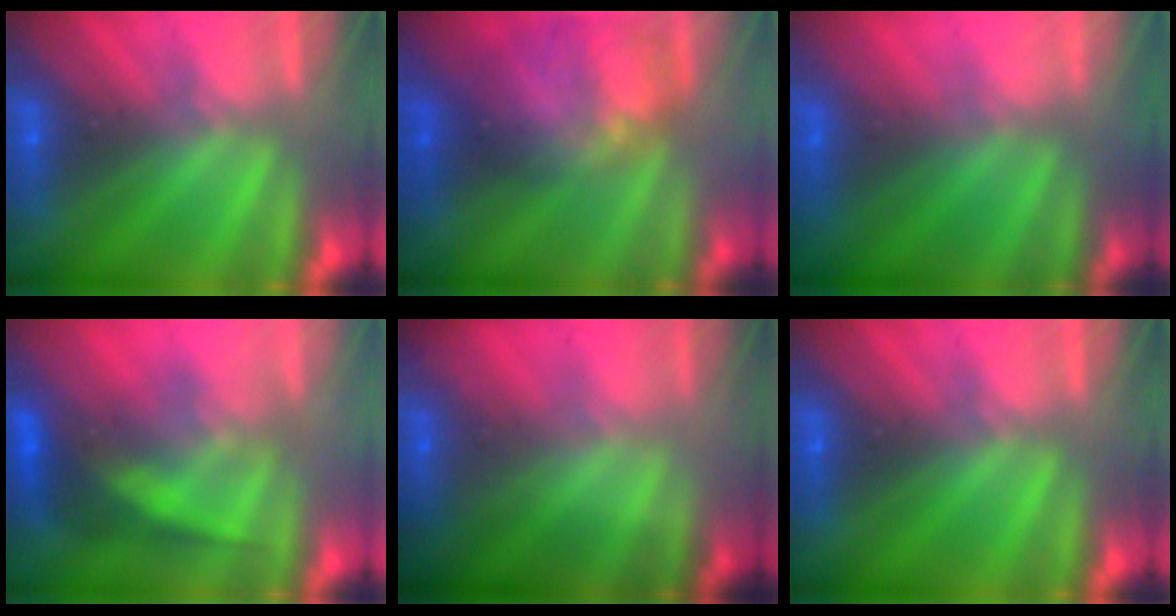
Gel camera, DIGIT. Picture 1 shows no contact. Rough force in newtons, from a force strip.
{"total": 8.2}
{"total": 2.9}
{"total": 2.7}
{"total": 1.7}
{"total": 0.0}